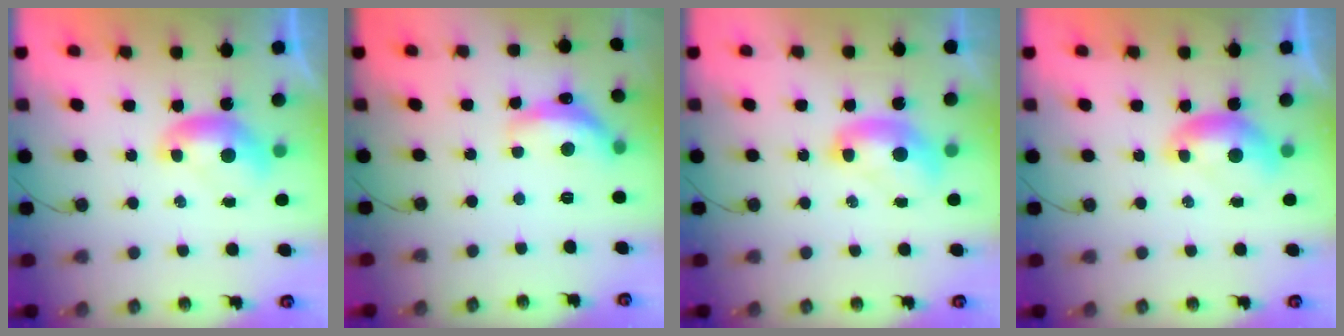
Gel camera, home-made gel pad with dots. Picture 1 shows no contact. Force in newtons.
{"total": 8.7, "press": 8.7, "slide": 0.7}
{"total": 2.1, "press": 2.1, "slide": 0.2}
{"total": 0.0}